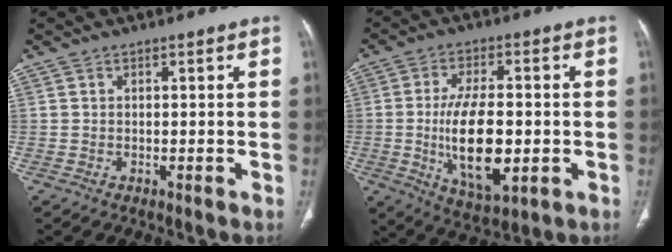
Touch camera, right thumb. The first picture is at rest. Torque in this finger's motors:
{"motor_torque": [2.18, 2.83, 1.88, -0.89, 0.70]}